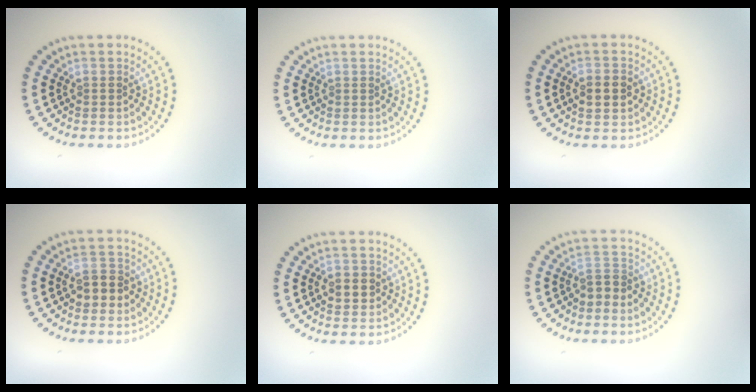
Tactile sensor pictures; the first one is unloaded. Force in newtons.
{"total": 0.0}
{"total": 2.7, "press": 2.7, "slide": 0.2}
{"total": 2.4, "press": 2.3, "slide": 0.6}
{"total": 1.8, "press": 1.8, "slide": 0.3}
{"total": 1.9, "press": 1.6, "slide": 0.9}